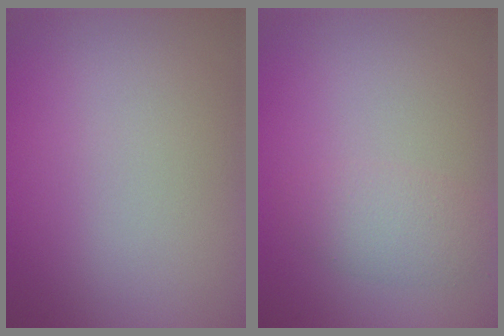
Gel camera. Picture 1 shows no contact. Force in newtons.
{"total": 2.4, "press": 2.4, "slide": 0.0}